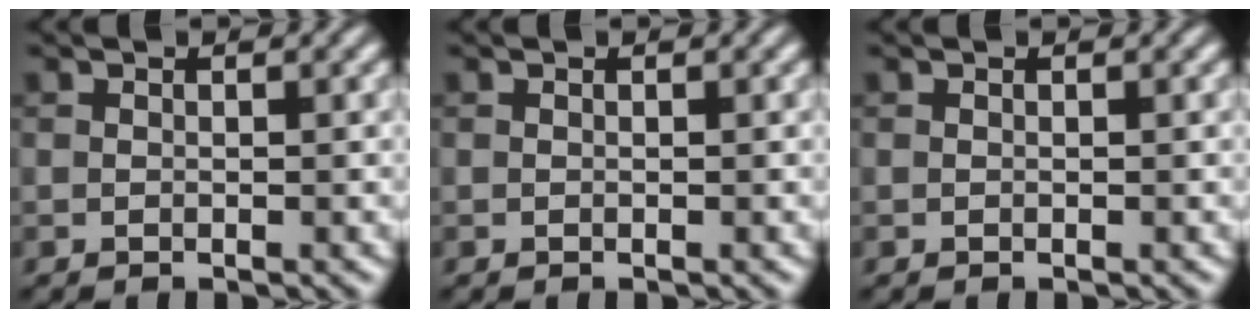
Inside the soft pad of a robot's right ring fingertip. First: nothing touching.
{"total": 0.0}
{"total": 0.0}